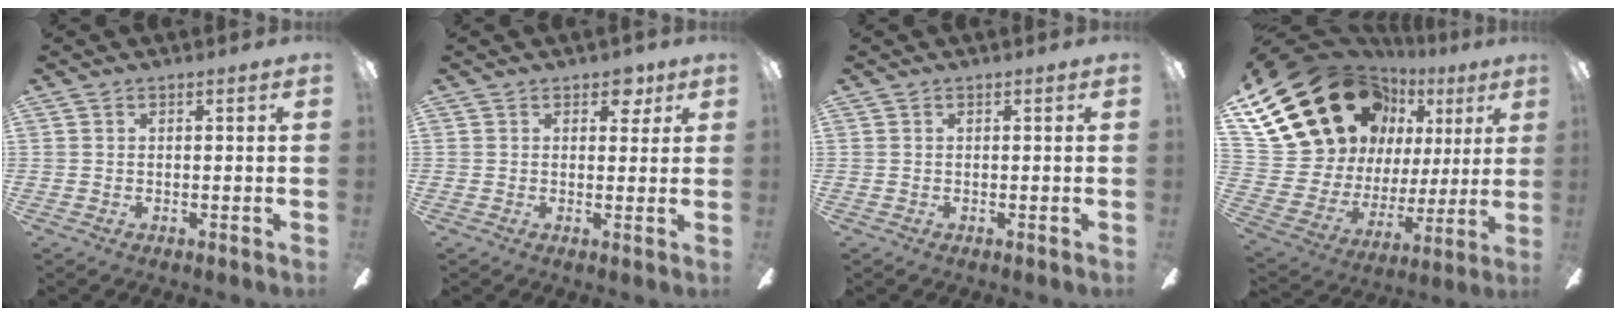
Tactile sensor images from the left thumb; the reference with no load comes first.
{"total": 4.4, "force": [2.7, 2.7, 2.2], "torque": [-0.016, -0.006, 0.043]}
{"total": 0.0}
{"total": 26.4, "force": [14.7, 17.8, 13.0], "torque": [-0.253, -0.091, 0.296]}